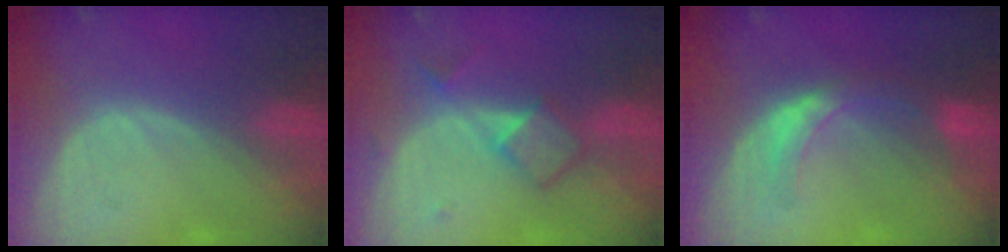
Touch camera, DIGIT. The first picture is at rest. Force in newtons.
{"total": 4.9, "press": 4.7, "slide": 1.4}
{"total": 6.0, "press": 5.4, "slide": 2.6}